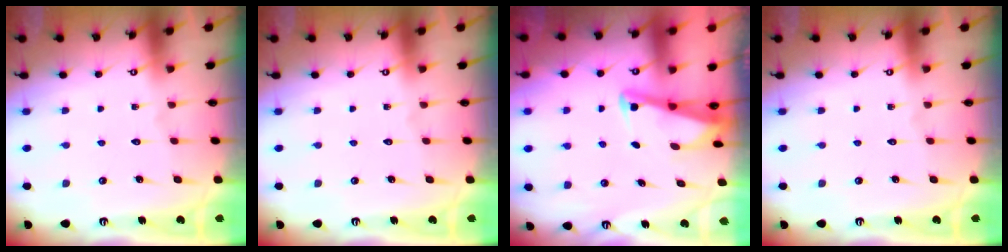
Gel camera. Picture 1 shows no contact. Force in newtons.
{"total": 0.0}
{"total": 2.7, "press": 2.7, "slide": 0.4}
{"total": 0.0}